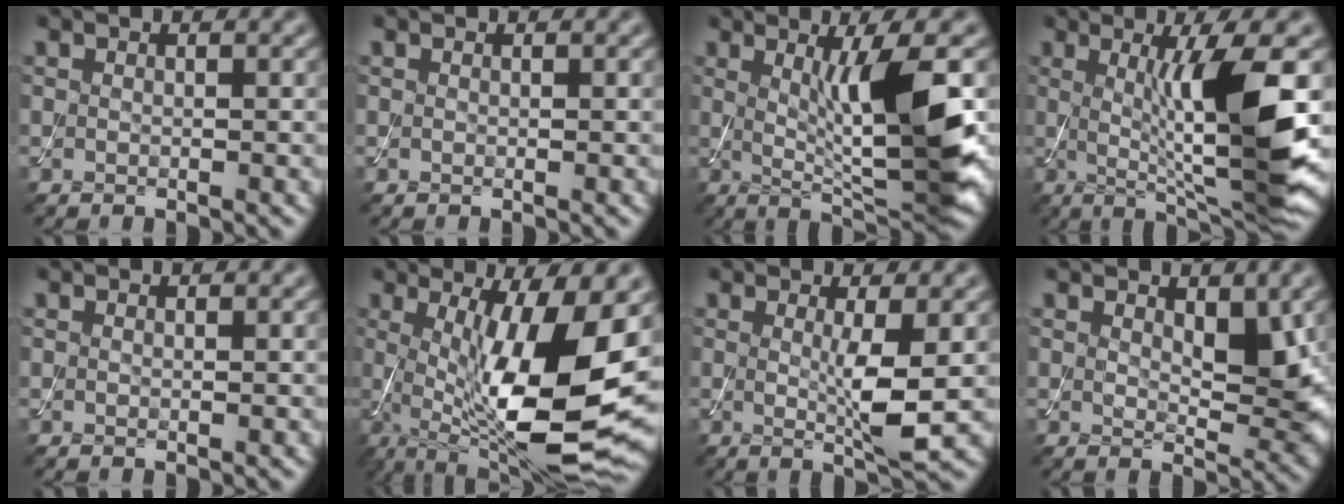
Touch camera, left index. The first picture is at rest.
{"total": 0.0}
{"total": 8.2, "force": [1.1, 1.3, 8.0], "torque": [-0.126, -0.015, 0.028]}
{"total": 9.5, "force": [0.7, 1.4, 9.4], "torque": [-0.142, -0.013, 0.020]}
{"total": 0.0}
{"total": 14.4, "force": [-0.3, 3.7, 13.9], "torque": [-0.217, -0.013, -0.001]}
{"total": 3.6, "force": [0.2, 0.4, 3.6], "torque": [-0.064, -0.012, 0.007]}
{"total": 3.9, "force": [1.3, 1.9, 3.2], "torque": [-0.049, -0.010, 0.026]}